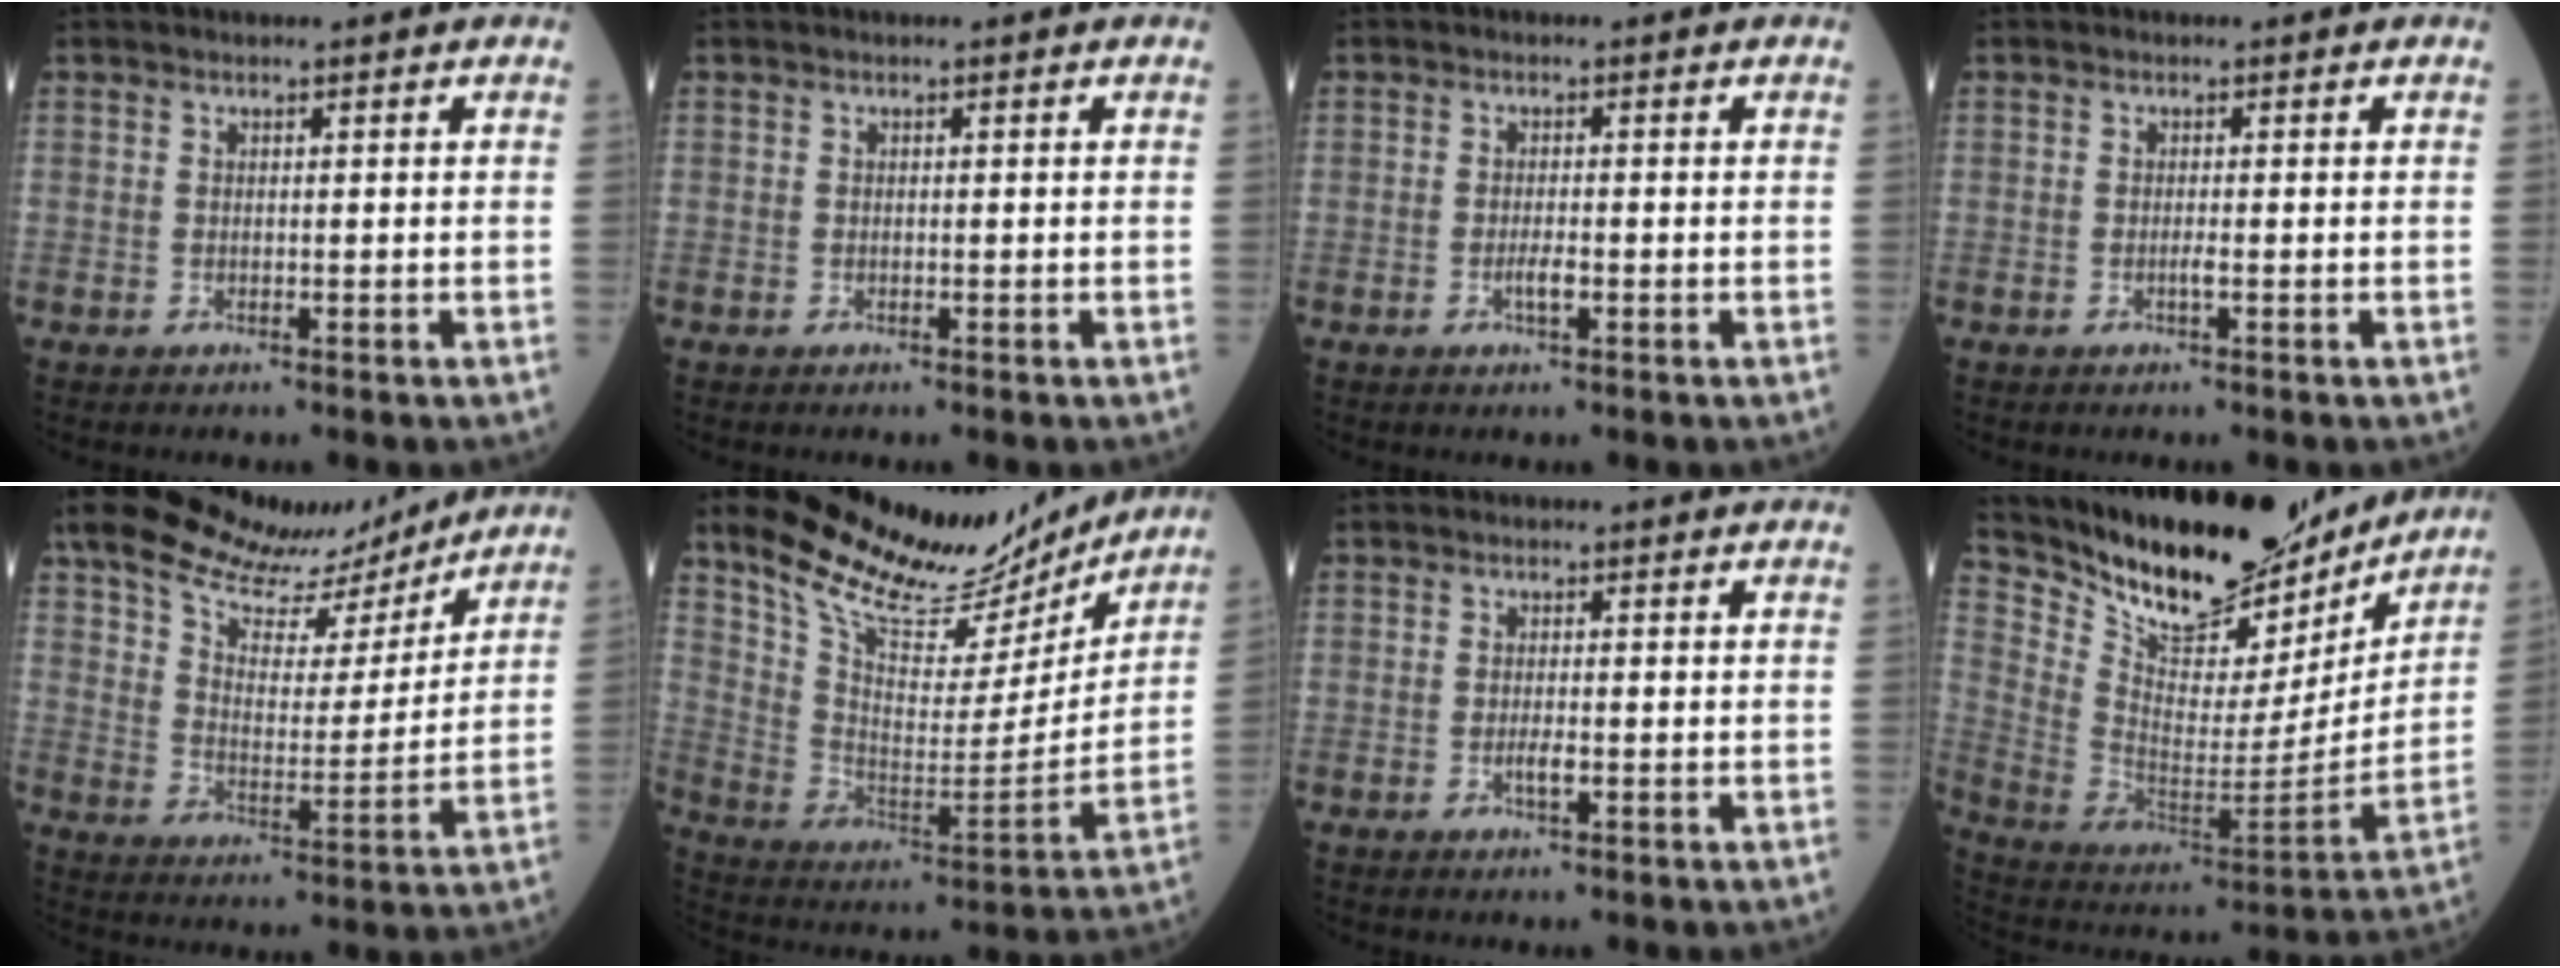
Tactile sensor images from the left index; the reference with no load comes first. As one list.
[{"total": 0.0}, {"total": 1.6, "force": [-0.6, 0.3, 1.5], "torque": [-0.030, 0.000, -0.011]}, {"total": 0.6, "force": [-0.2, -0.1, 0.6], "torque": [-0.012, 0.000, -0.005]}, {"total": 16.1, "force": [13.7, 4.5, 7.0], "torque": [-0.121, 0.016, 0.217]}, {"total": 20.0, "force": [18.1, 4.5, 7.3], "torque": [-0.132, -0.029, 0.285]}, {"total": 1.4, "force": [-0.4, 0.3, 1.3], "torque": [-0.027, -0.001, -0.007]}, {"total": 22.6, "force": [19.8, 6.6, 8.6], "torque": [-0.155, -0.027, 0.314]}]